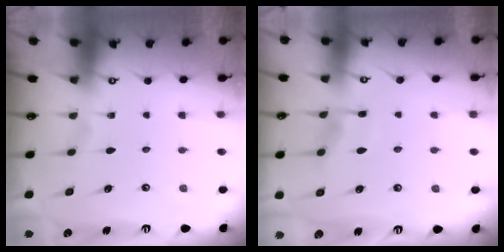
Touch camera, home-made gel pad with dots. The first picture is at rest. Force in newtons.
{"total": 3.9, "press": 3.9, "slide": 0.5}